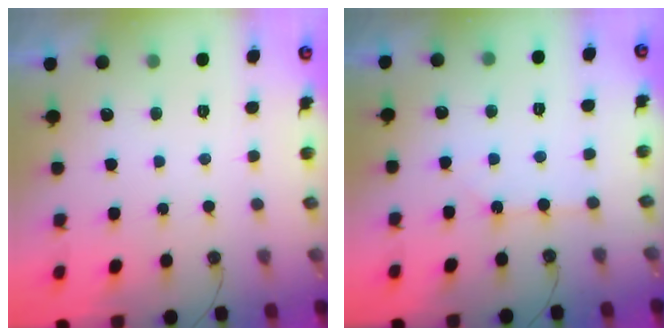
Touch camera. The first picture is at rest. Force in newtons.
{"total": 1.9, "press": 1.9, "slide": 0.4}